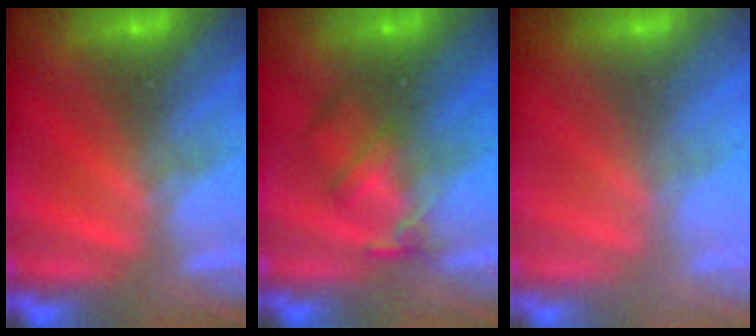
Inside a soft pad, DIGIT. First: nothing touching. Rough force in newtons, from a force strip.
{"total": 2.4}
{"total": 2.7}